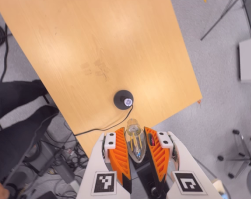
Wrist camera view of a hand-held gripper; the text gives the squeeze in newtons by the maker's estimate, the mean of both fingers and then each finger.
{"total": 13.0, "left": 14.4, "right": 11.6}